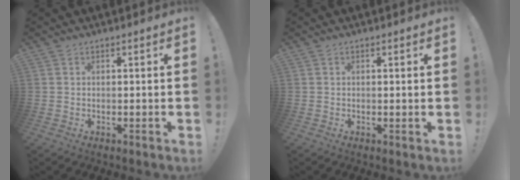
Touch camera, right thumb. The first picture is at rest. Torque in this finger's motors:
{"motor_torque": [0.11, -0.04, 0.09, -0.35, 0.01]}